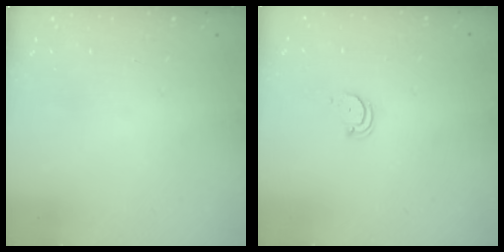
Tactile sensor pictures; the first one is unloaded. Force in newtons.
{"total": 2.4, "press": 2.4, "slide": 0.2}